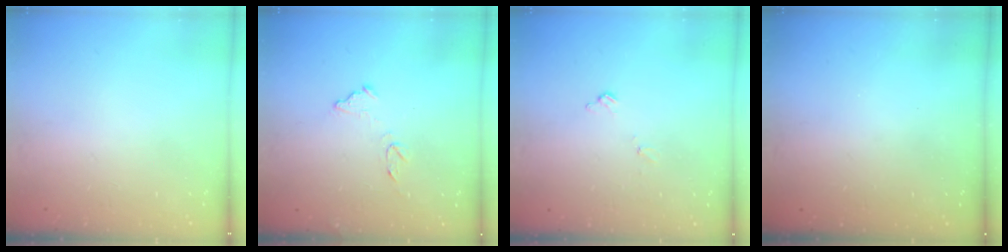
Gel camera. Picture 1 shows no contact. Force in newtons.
{"total": 10.3, "press": 10.3, "slide": 0.4}
{"total": 4.8, "press": 4.8, "slide": 0.5}
{"total": 3.2, "press": 3.2, "slide": 0.1}